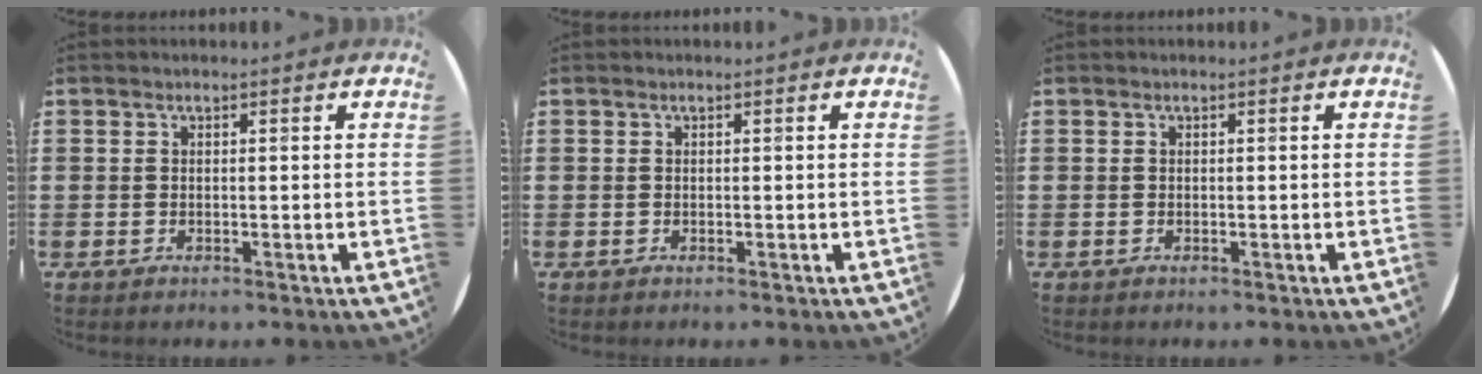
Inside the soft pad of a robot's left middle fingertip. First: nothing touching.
{"total": 0.0}
{"total": 0.0}